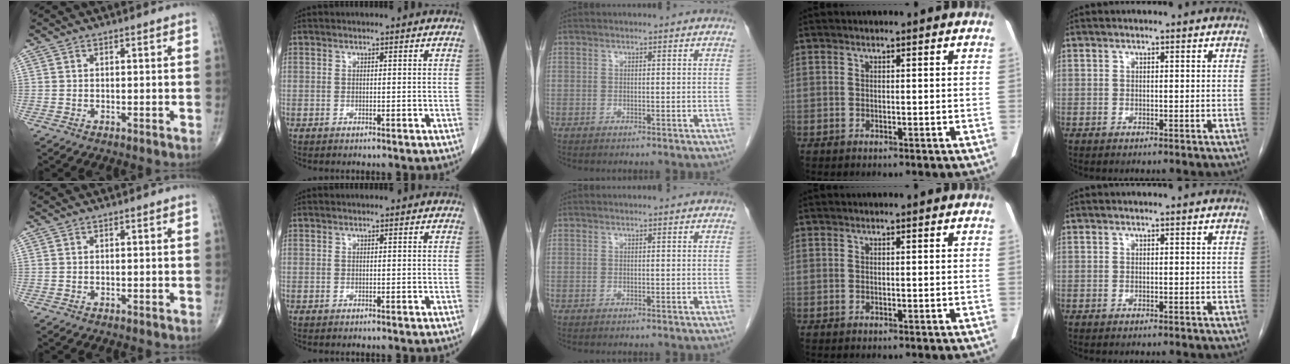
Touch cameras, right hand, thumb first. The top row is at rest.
{}